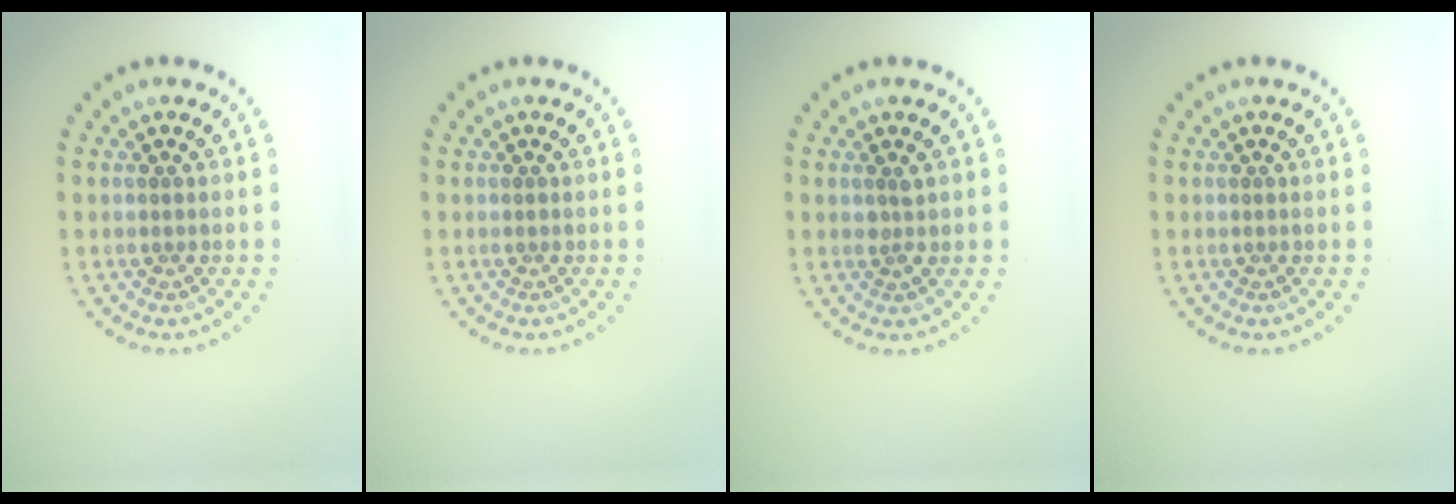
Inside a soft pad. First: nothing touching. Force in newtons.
{"total": 0.0}
{"total": 0.9, "press": 0.8, "slide": 0.4}
{"total": 0.0}